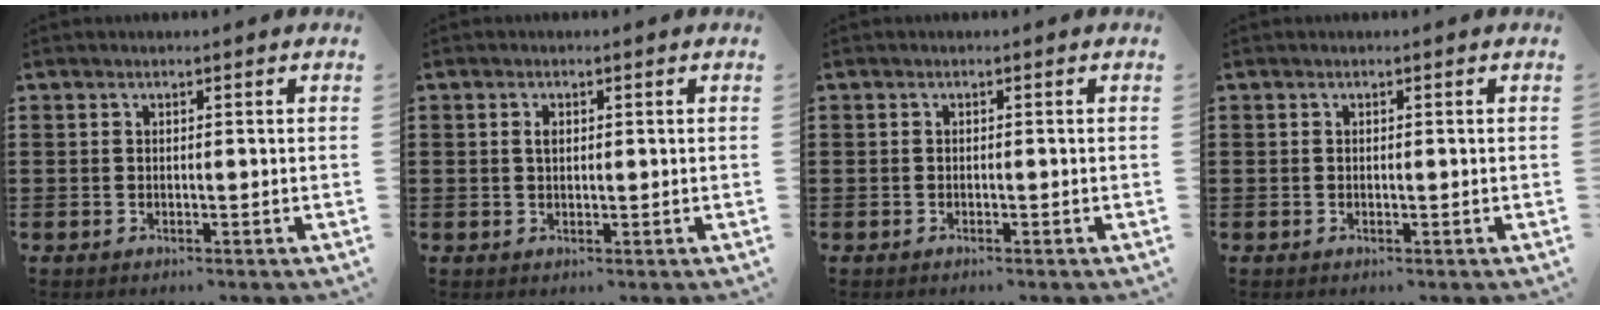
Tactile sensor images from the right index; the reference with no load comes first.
{"total": 1.3, "force": [0.3, 0.7, 1.1], "torque": [-0.023, 0.005, 0.005]}
{"total": 0.5, "force": [-0.5, -0.1, 0.2], "torque": [-0.005, -0.004, -0.009]}
{"total": 0.0}